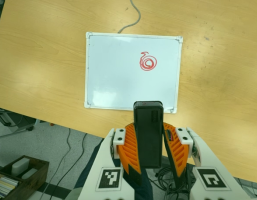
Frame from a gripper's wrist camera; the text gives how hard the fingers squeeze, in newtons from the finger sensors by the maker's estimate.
{"total": 8.7, "left": 7.4, "right": 9.9}